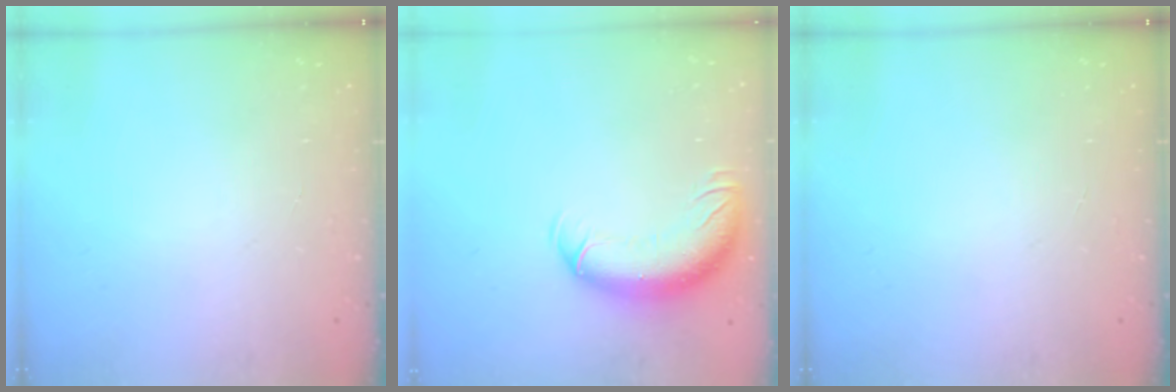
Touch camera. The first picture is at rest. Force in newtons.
{"total": 13.5, "press": 13.2, "slide": 2.9}
{"total": 0.0}